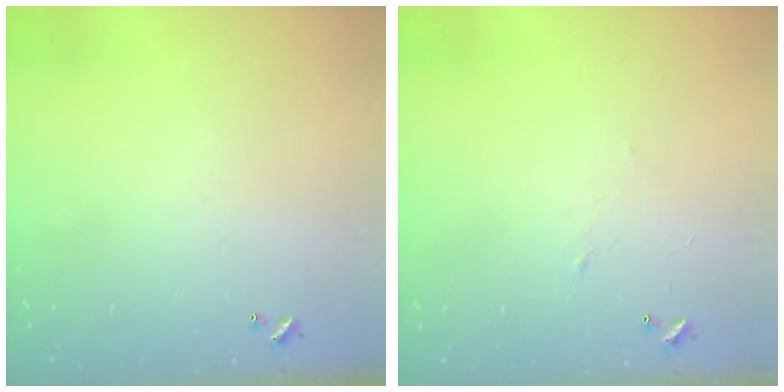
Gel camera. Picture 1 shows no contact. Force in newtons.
{"total": 2.9, "press": 2.9, "slide": 0.4}